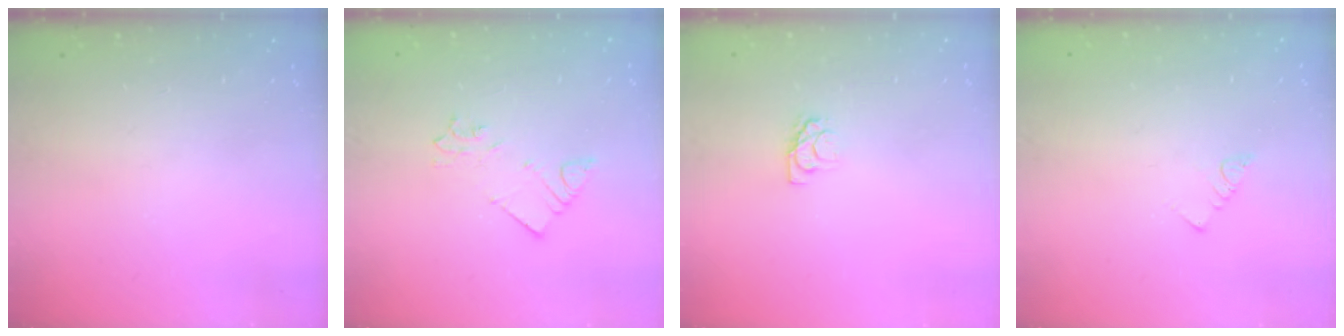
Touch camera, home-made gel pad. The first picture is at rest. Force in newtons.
{"total": 2.2, "press": 2.2, "slide": 0.1}
{"total": 4.9, "press": 4.9, "slide": 0.6}
{"total": 2.7, "press": 2.7, "slide": 0.5}